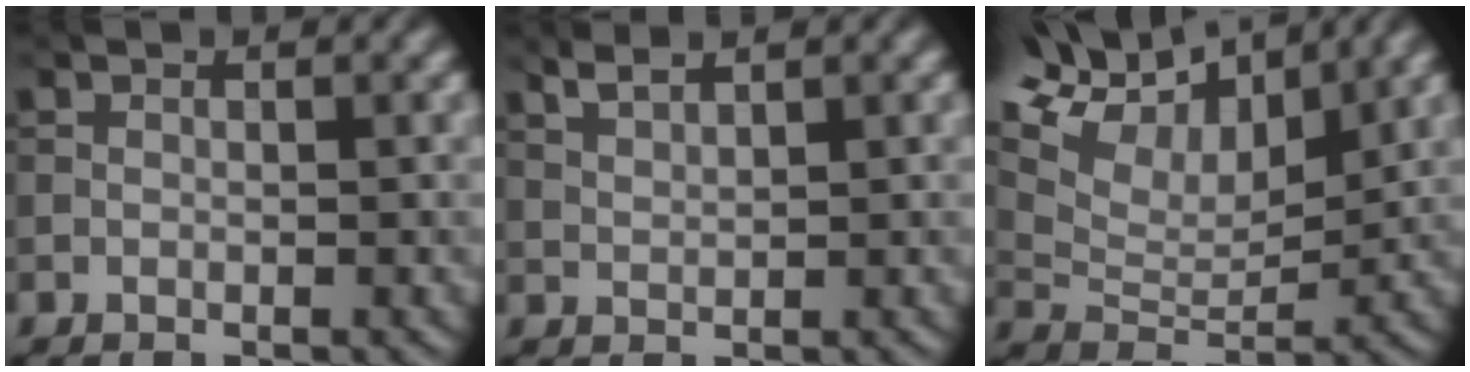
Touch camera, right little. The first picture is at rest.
{"total": 1.7, "force": [1.4, 0.3, 0.9], "torque": [-0.016, 0.002, 0.028]}
{"total": 12.9, "force": [8.5, 6.0, 7.6], "torque": [-0.171, 0.043, 0.129]}